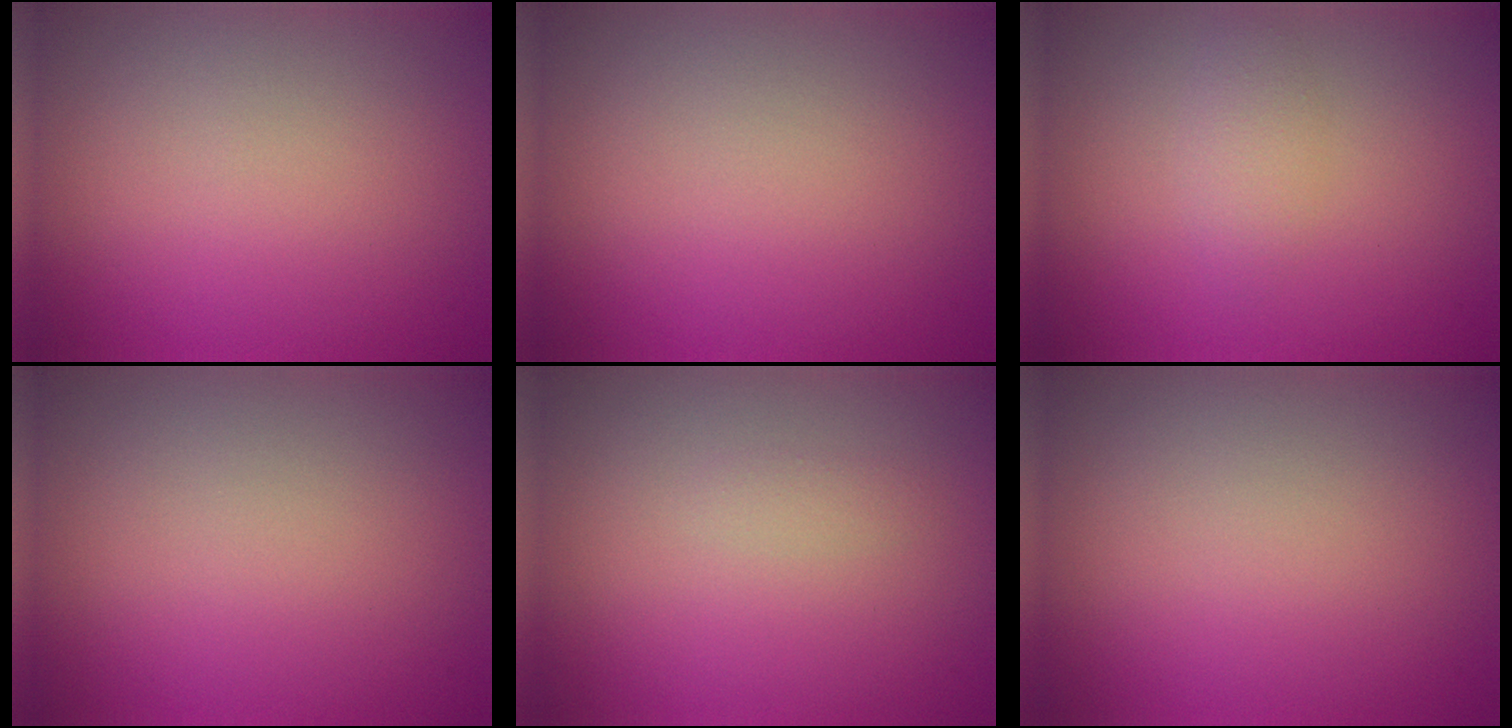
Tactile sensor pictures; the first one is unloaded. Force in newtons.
{"total": 0.0}
{"total": 1.6, "press": 1.6, "slide": 0.1}
{"total": 0.0}
{"total": 0.6, "press": 0.6, "slide": 0.0}
{"total": 0.0}